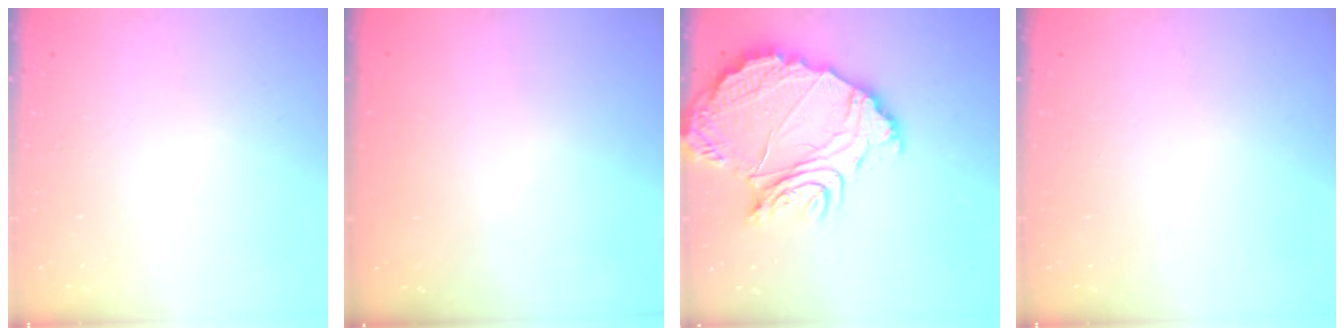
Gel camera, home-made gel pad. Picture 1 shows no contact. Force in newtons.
{"total": 2.9, "press": 2.9, "slide": 0.1}
{"total": 18.7, "press": 18.6, "slide": 1.5}
{"total": 0.0}